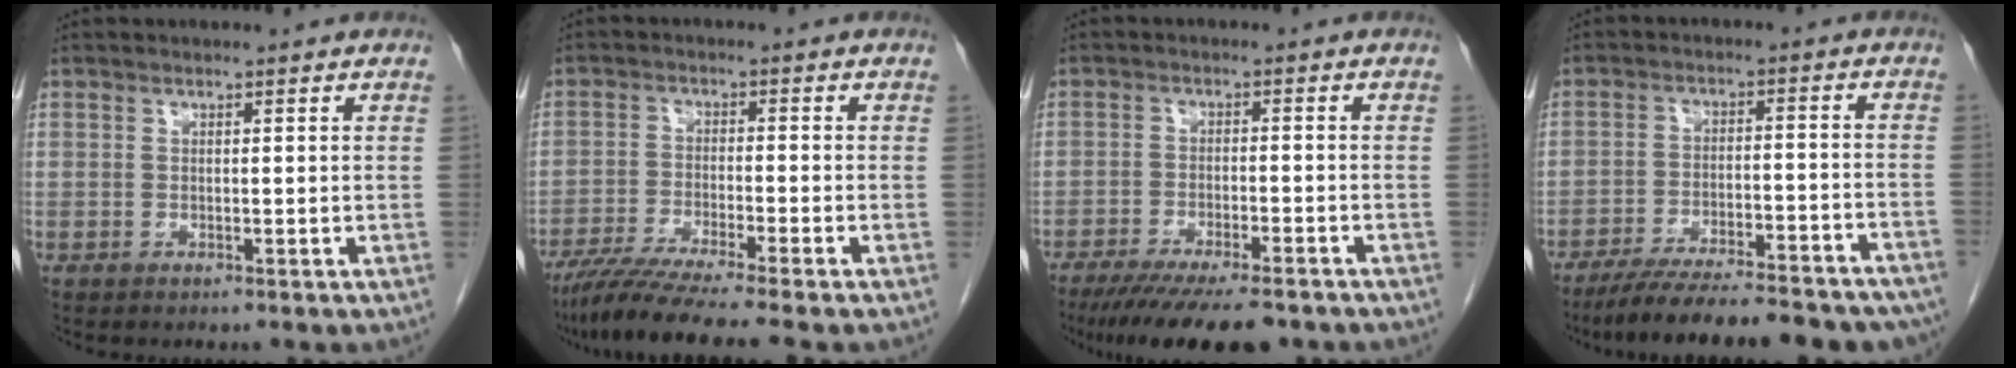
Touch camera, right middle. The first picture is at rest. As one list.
[{"total": 9.3, "force": [-7.6, -1.3, 5.1], "torque": [-0.077, -0.032, -0.126]}, {"total": 12.9, "force": [-10.3, 2.3, 7.4], "torque": [-0.118, -0.024, -0.158]}, {"total": 22.7, "force": [-19.8, 3.6, 10.4], "torque": [-0.120, -0.008, -0.271]}]